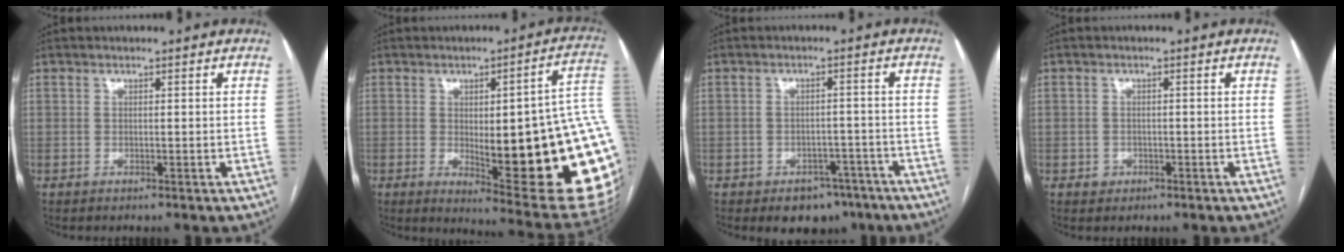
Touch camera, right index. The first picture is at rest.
{"total": 26.2, "force": [-1.5, 4.6, 25.8], "torque": [-0.232, -0.001, -0.008]}
{"total": 6.3, "force": [-4.4, 3.9, 2.2], "torque": [-0.016, 0.015, -0.055]}
{"total": 1.8, "force": [-0.7, 1.6, 0.3], "torque": [0.002, 0.007, -0.010]}